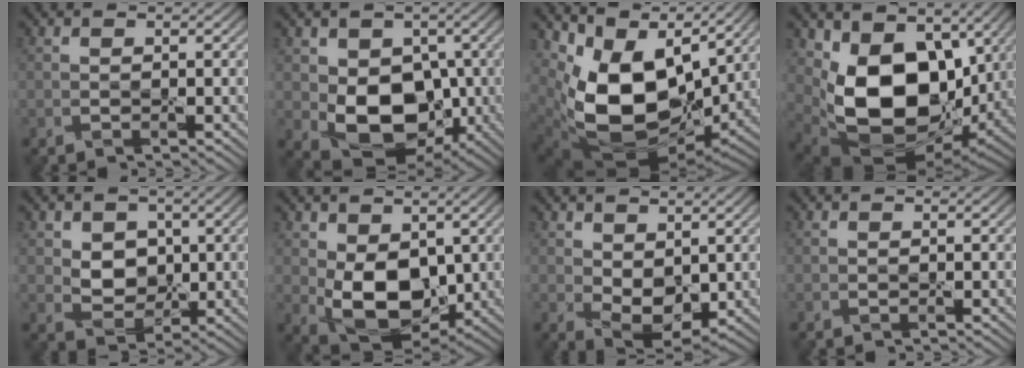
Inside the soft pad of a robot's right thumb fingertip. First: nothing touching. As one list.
[{"total": 10.5, "force": [-1.2, 7.6, 7.2], "torque": [-0.125, -0.026, -0.019]}, {"total": 14.6, "force": [2.2, 9.8, 10.6], "torque": [-0.207, -0.025, 0.050]}, {"total": 15.4, "force": [1.9, 10.2, 11.4], "torque": [-0.224, -0.032, 0.049]}, {"total": 4.8, "force": [1.0, 3.8, 2.7], "torque": [-0.063, -0.009, 0.012]}, {"total": 9.5, "force": [0.4, 6.2, 7.2], "torque": [-0.152, -0.018, 0.015]}, {"total": 5.3, "force": [1.1, 3.3, 4.0], "torque": [-0.086, -0.011, 0.025]}, {"total": 0.0}]